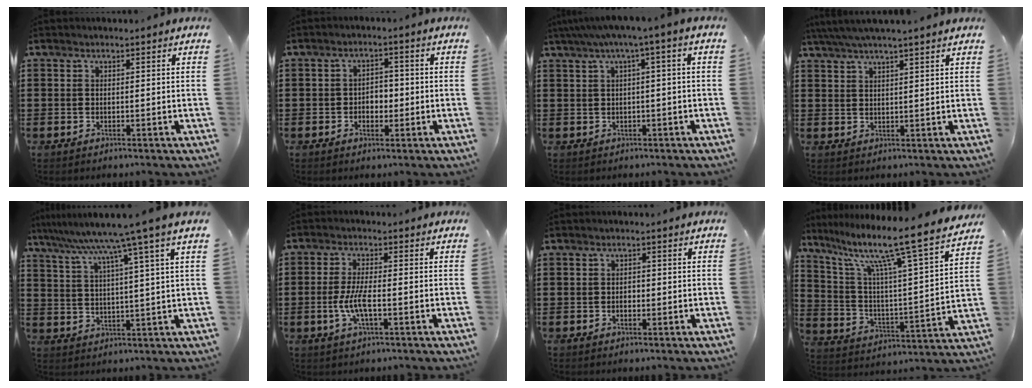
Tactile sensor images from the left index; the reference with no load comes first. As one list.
[{"total": 2.8, "force": [-0.9, 2.0, 1.7], "torque": [-0.038, 0.006, -0.021]}, {"total": 2.9, "force": [-0.4, -0.2, 2.9], "torque": [-0.052, -0.003, -0.012]}, {"total": 3.7, "force": [3.2, -0.3, 1.8], "torque": [-0.043, -0.004, 0.057]}, {"total": 8.4, "force": [6.1, -1.6, 5.7], "torque": [-0.133, -0.034, 0.093]}, {"total": 5.3, "force": [-1.5, 1.3, 4.9], "torque": [-0.112, -0.005, -0.035]}, {"total": 0.9, "force": [-0.3, 0.6, 0.7], "torque": [-0.015, 0.001, -0.006]}, {"total": 11.4, "force": [9.1, -0.3, 7.0], "torque": [-0.154, -0.073, 0.137]}]